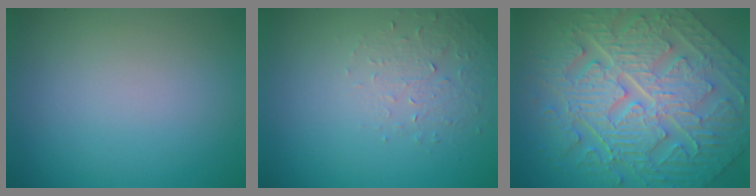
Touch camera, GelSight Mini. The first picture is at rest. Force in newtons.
{"total": 1.6, "press": 0.9, "slide": 1.3}
{"total": 11.6, "press": 7.9, "slide": 8.4}